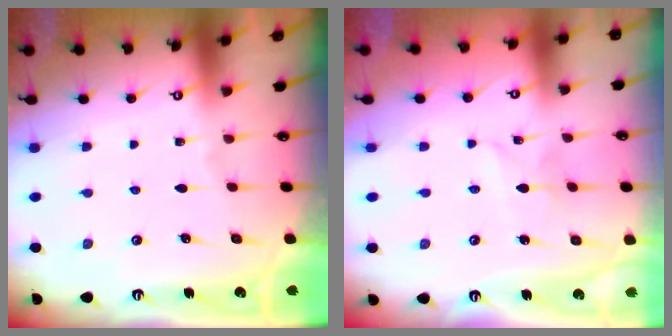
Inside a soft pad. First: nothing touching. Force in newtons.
{"total": 2.0, "press": 1.9, "slide": 0.2}